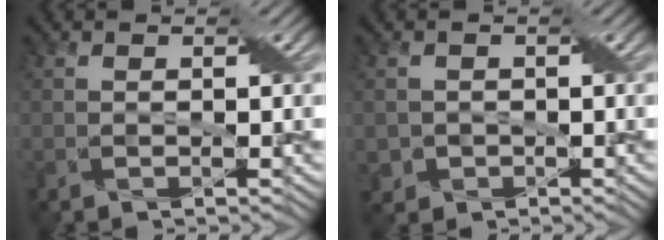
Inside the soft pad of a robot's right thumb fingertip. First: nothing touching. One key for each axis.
{"total": 2.1, "fx": -0.7, "fy": 1.9, "fz": 0.1, "tx": -0.003, "ty": -0.008, "tz": -0.015}